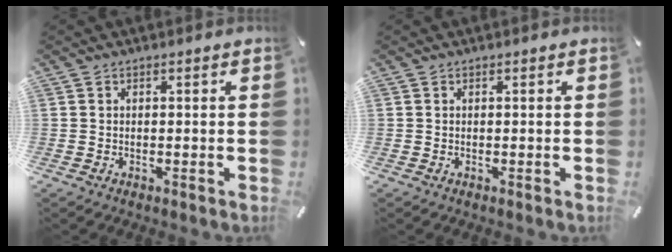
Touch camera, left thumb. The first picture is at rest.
{"total": 0.0}